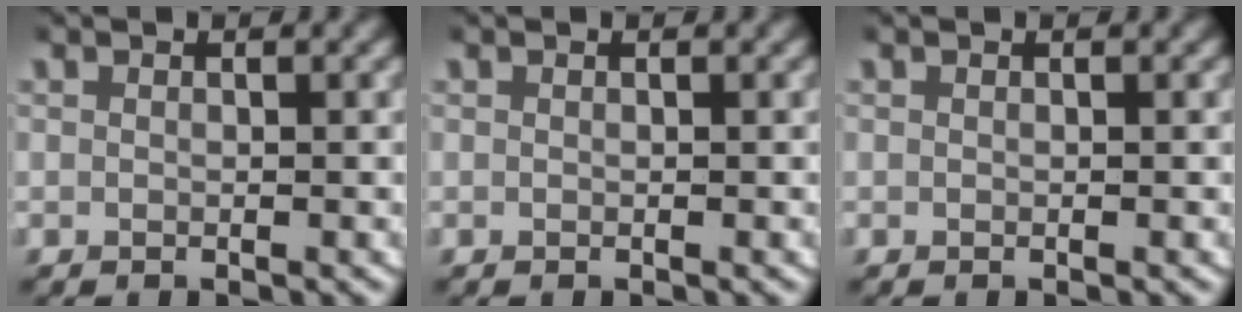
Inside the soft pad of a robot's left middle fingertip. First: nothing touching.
{"total": 0.0}
{"total": 0.0}